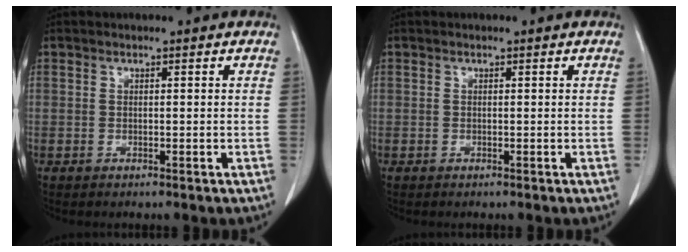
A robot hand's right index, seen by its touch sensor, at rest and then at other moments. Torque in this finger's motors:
{"motor_torque": [-0.06, 0.13, 0.00, 0.01]}